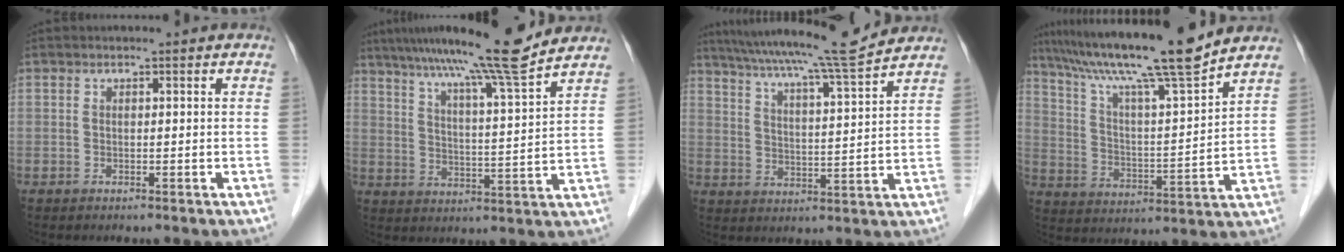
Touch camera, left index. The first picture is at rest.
{"total": 14.0, "force": [11.7, -1.5, 7.6], "torque": [-0.126, -0.003, 0.172]}
{"total": 15.0, "force": [13.3, -1.1, 6.9], "torque": [-0.123, -0.012, 0.198]}
{"total": 16.6, "force": [13.8, -1.2, 9.2], "torque": [-0.159, -0.007, 0.227]}